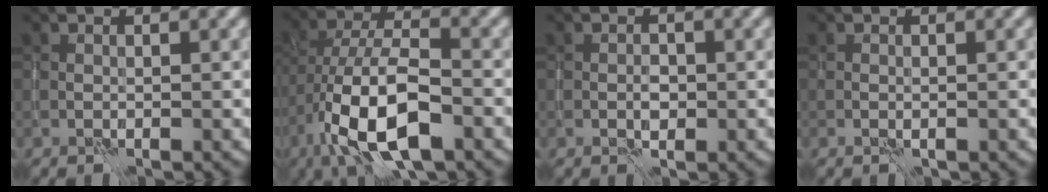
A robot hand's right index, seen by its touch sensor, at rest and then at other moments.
{"total": 10.6, "force": [-4.8, 4.4, 8.4], "torque": [-0.165, -0.002, -0.090]}
{"total": 1.2, "force": [-0.4, 0.8, 0.8], "torque": [-0.014, -0.001, -0.008]}
{"total": 0.0}